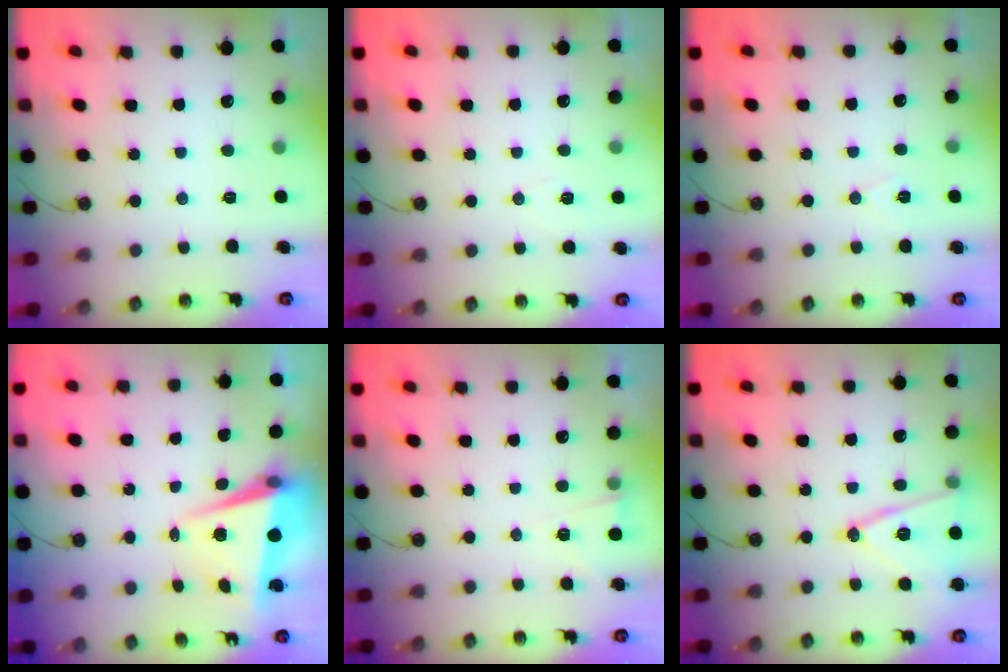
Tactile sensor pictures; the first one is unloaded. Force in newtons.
{"total": 5.6, "press": 5.2, "slide": 2.1}
{"total": 6.1, "press": 4.1, "slide": 4.6}
{"total": 6.4, "press": 6.1, "slide": 1.8}
{"total": 2.7, "press": 2.3, "slide": 1.5}
{"total": 13.7, "press": 13.3, "slide": 3.5}